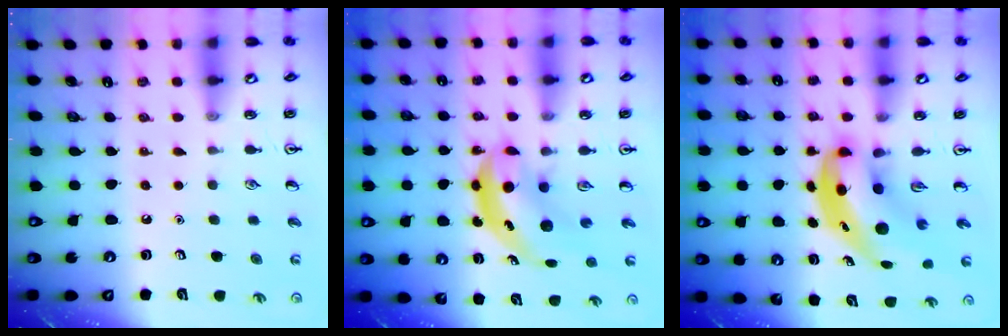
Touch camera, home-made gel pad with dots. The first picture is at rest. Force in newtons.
{"total": 6.1, "press": 5.9, "slide": 1.6}
{"total": 6.7, "press": 6.6, "slide": 1.2}